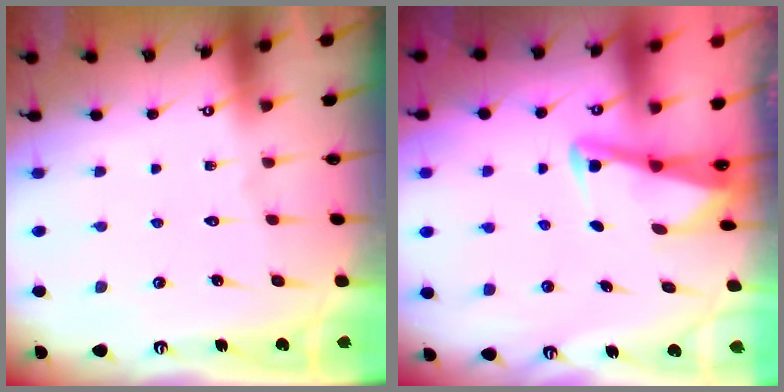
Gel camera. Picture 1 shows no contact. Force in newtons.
{"total": 2.8, "press": 2.8, "slide": 0.4}